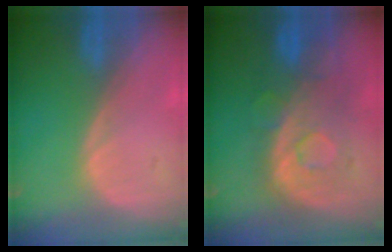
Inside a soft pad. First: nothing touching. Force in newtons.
{"total": 9.1, "press": 8.6, "slide": 3.0}